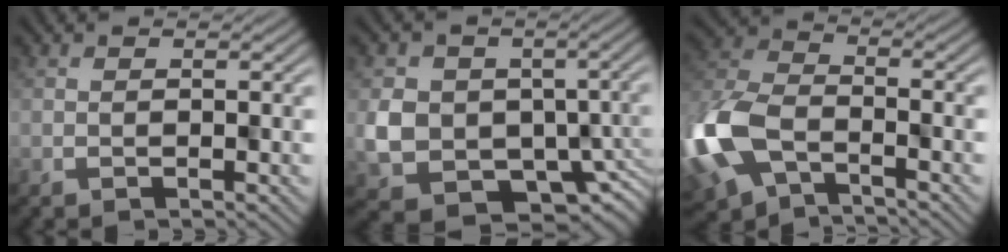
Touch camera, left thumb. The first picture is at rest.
{"total": 9.9, "force": [-1.3, 8.3, 5.3], "torque": [-0.106, -0.037, -0.020]}
{"total": 12.6, "force": [-5.1, 7.8, 8.5], "torque": [-0.236, -0.032, -0.105]}